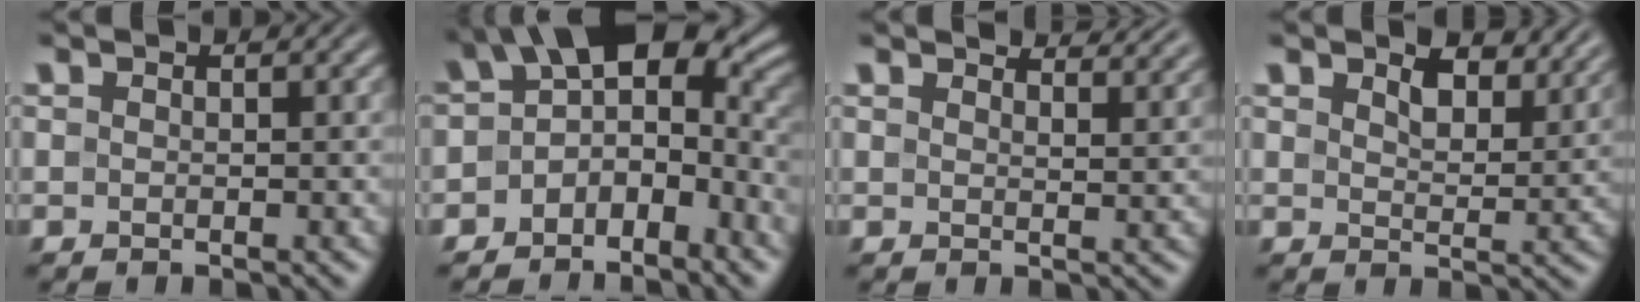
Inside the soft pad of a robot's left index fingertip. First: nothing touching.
{"total": 7.7, "force": [-0.3, 4.9, 5.9], "torque": [-0.070, 0.016, -0.025]}
{"total": 4.5, "force": [4.2, 0.9, 1.4], "torque": [-0.024, 0.005, 0.044]}
{"total": 5.0, "force": [3.5, 2.2, 2.9], "torque": [-0.053, -0.001, 0.044]}